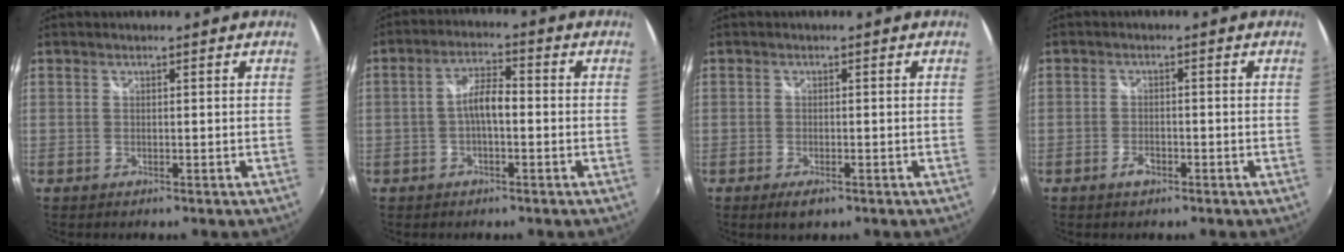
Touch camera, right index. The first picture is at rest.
{"total": 4.8, "force": [-1.1, 1.6, 4.4], "torque": [-0.084, 0.014, -0.020]}
{"total": 2.7, "force": [-1.6, 1.3, 1.8], "torque": [-0.038, -0.009, -0.028]}
{"total": 2.5, "force": [-1.6, 1.3, 1.3], "torque": [-0.030, -0.002, -0.031]}